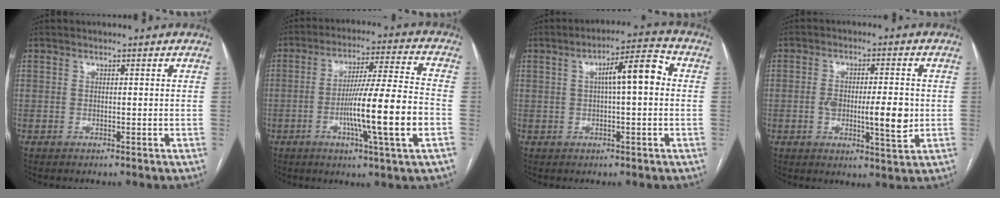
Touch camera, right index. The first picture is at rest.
{"total": 14.7, "force": [-3.7, -0.7, 14.2], "torque": [-0.245, -0.006, -0.066]}
{"total": 7.8, "force": [1.0, 1.3, 7.7], "torque": [-0.120, 0.027, 0.015]}
{"total": 8.5, "force": [-0.9, 2.2, 8.2], "torque": [-0.137, -0.002, -0.010]}